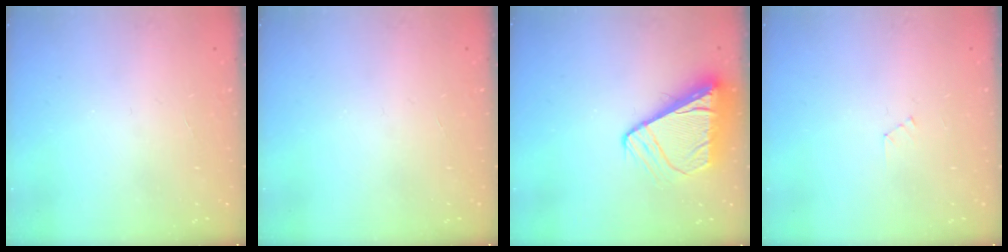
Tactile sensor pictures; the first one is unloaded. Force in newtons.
{"total": 0.0}
{"total": 9.2, "press": 9.1, "slide": 1.1}
{"total": 4.2, "press": 4.2, "slide": 0.6}